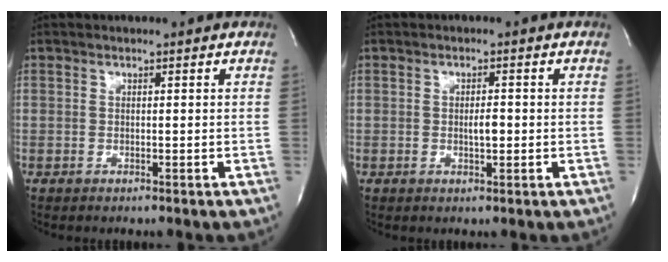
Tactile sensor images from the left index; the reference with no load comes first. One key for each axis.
{"total": 2.0, "fx": -0.3, "fy": 0.6, "fz": 1.9, "tx": -0.039, "ty": -0.002, "tz": -0.004}